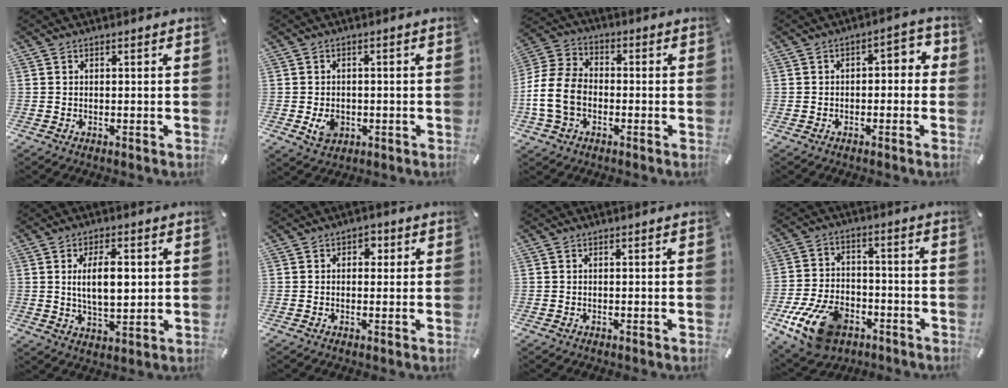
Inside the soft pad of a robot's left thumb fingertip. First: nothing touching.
{"total": 4.7, "force": [-1.1, 3.8, 2.7], "torque": [-0.040, -0.004, -0.020]}
{"total": 12.3, "force": [-3.0, 9.1, 7.7], "torque": [-0.176, 0.020, -0.053]}
{"total": 3.9, "force": [-1.7, 2.3, 2.6], "torque": [-0.041, 0.017, -0.039]}
{"total": 9.5, "force": [1.5, 4.7, 8.1], "torque": [-0.132, -0.002, 0.019]}
{"total": 2.5, "force": [0.1, 2.1, 1.3], "torque": [-0.012, 0.004, -0.005]}
{"total": 0.0}
{"total": 15.2, "force": [-7.7, 9.5, 9.0], "torque": [-0.165, 0.047, -0.128]}